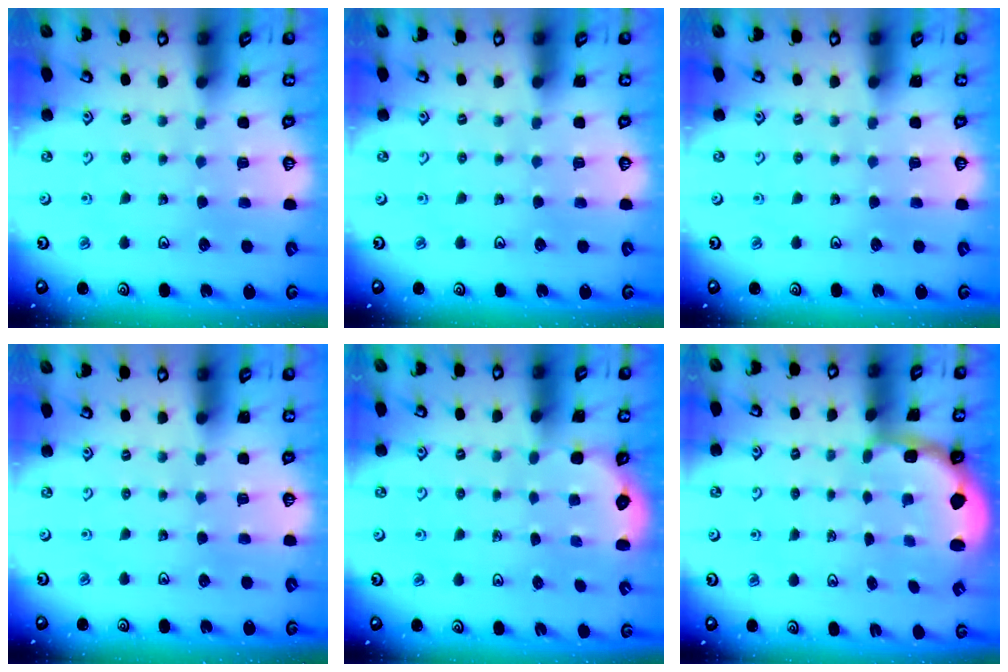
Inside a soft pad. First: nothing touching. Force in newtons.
{"total": 0.0}
{"total": 0.0}
{"total": 0.0}
{"total": 1.5, "press": 1.2, "slide": 0.9}
{"total": 2.3, "press": 1.2, "slide": 1.9}